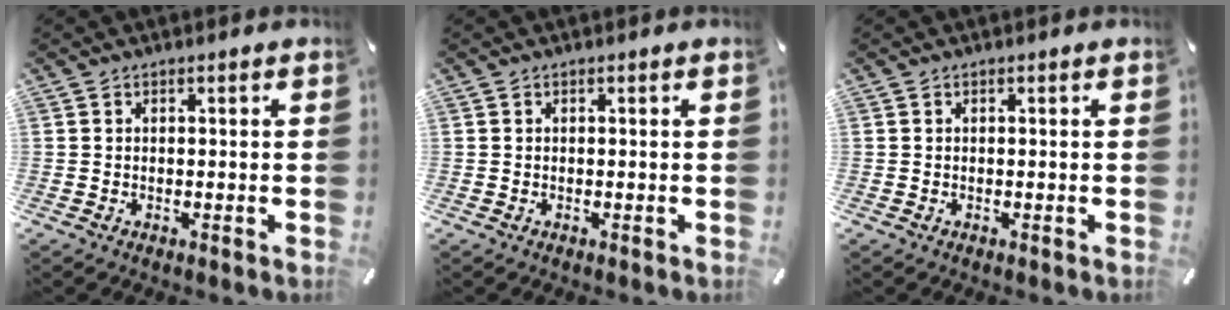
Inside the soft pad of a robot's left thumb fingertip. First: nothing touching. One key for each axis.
{"total": 0.0}
{"total": 0.0}